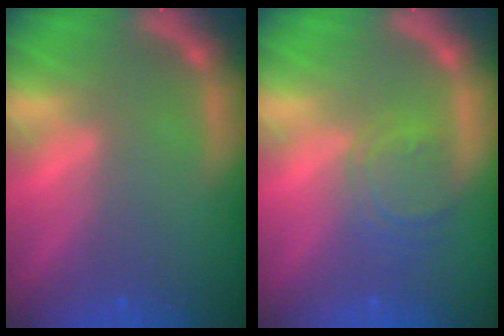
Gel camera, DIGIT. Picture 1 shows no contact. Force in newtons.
{"total": 4.0}